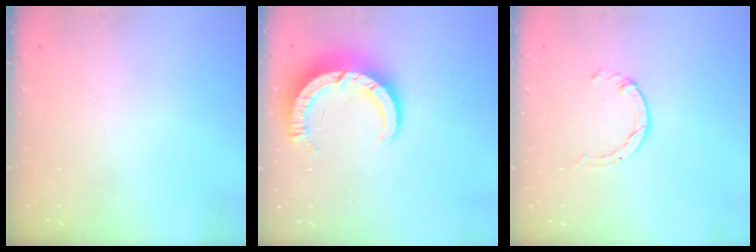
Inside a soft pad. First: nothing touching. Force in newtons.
{"total": 9.2, "press": 9.2, "slide": 0.7}
{"total": 0.5, "press": 0.5, "slide": 0.1}